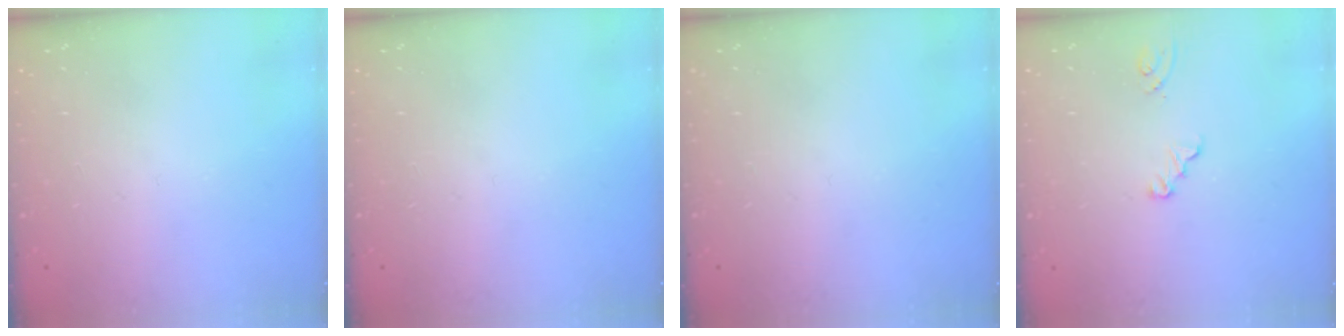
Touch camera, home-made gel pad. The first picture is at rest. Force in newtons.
{"total": 0.0}
{"total": 0.0}
{"total": 2.3, "press": 2.3, "slide": 0.2}